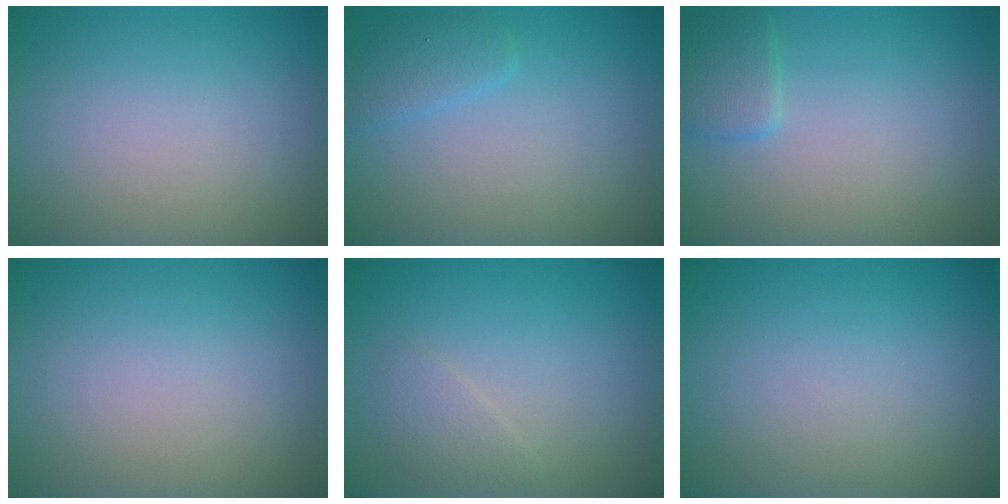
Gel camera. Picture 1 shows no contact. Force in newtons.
{"total": 1.8, "press": 1.8, "slide": 0.1}
{"total": 1.8, "press": 1.8, "slide": 0.1}
{"total": 0.0}
{"total": 1.3, "press": 1.3, "slide": 0.1}
{"total": 0.0}